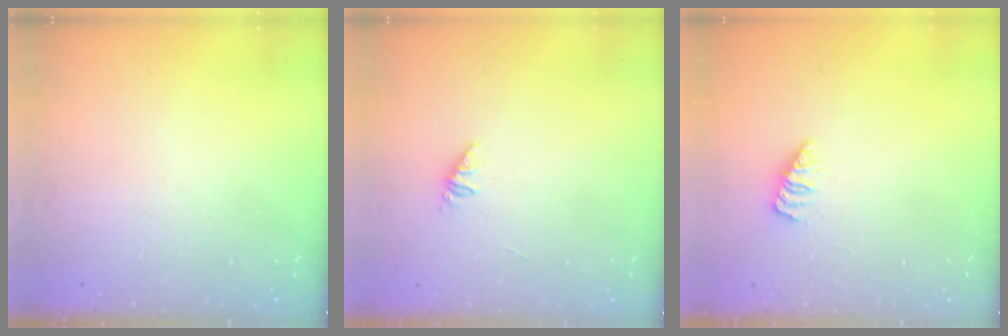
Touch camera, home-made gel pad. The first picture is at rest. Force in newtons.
{"total": 1.1, "press": 1.0, "slide": 0.3}
{"total": 0.9, "press": 0.8, "slide": 0.3}